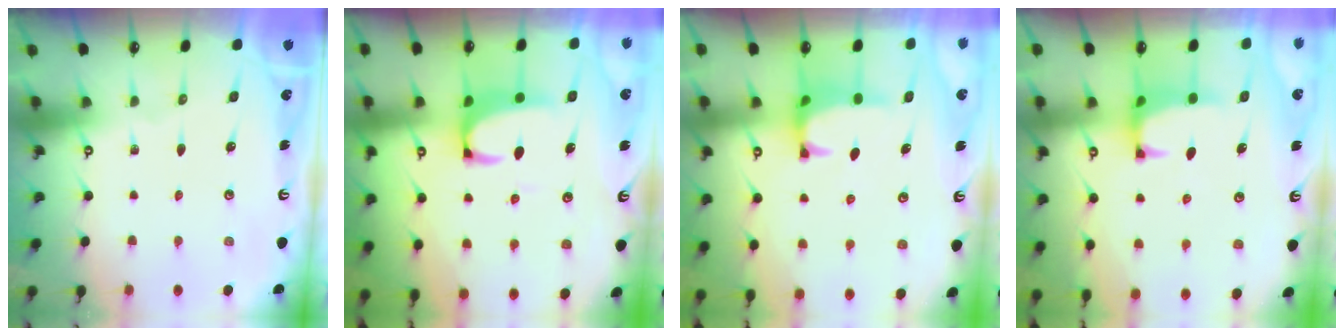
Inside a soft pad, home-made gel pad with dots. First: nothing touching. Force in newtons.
{"total": 2.1, "press": 1.8, "slide": 0.9}
{"total": 0.9, "press": 0.5, "slide": 0.8}
{"total": 0.8, "press": 0.6, "slide": 0.5}